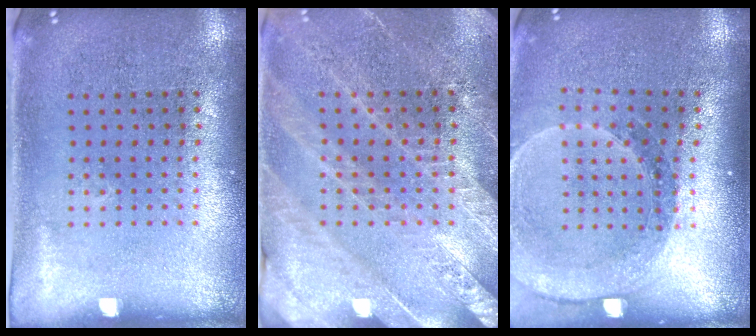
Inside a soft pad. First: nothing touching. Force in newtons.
{"total": 2.8, "press": 2.7, "slide": 0.7}
{"total": 1.5, "press": 1.5, "slide": 0.1}